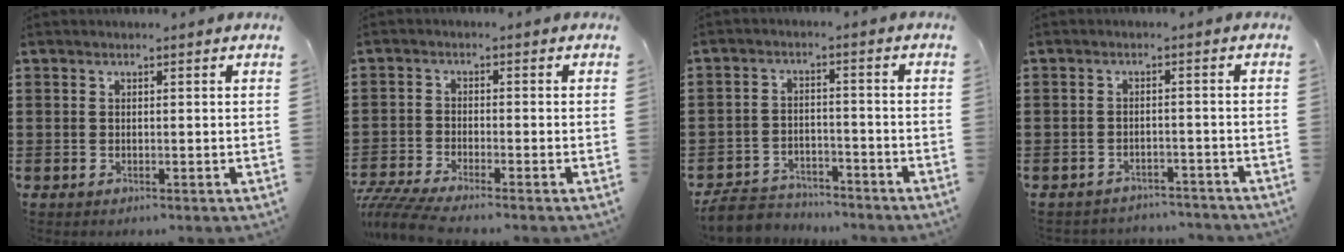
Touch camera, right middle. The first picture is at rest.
{"total": 4.1, "force": [-3.8, 0.0, 1.4], "torque": [-0.046, -0.016, -0.081]}
{"total": 5.0, "force": [-4.8, 1.3, 0.4], "torque": [-0.020, 0.008, -0.101]}
{"total": 2.6, "force": [-2.6, 0.3, -0.1], "torque": [-0.006, -0.001, -0.055]}